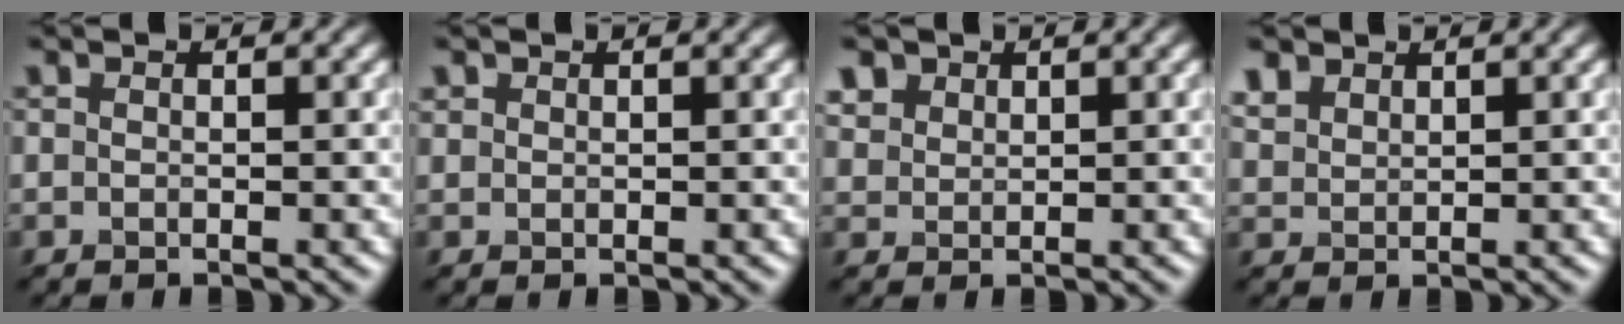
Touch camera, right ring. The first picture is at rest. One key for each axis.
{"total": 1.2, "fx": -0.2, "fy": -0.8, "fz": -0.9, "tx": -0.006, "ty": -0.004, "tz": 0.017}
{"total": 1.3, "fx": 0.9, "fy": 0.1, "fz": -0.9, "tx": -0.012, "ty": 0.002, "tz": 0.049}
{"total": 1.4, "fx": 1.1, "fy": -0.1, "fz": -0.9, "tx": -0.014, "ty": 0.008, "tz": 0.058}